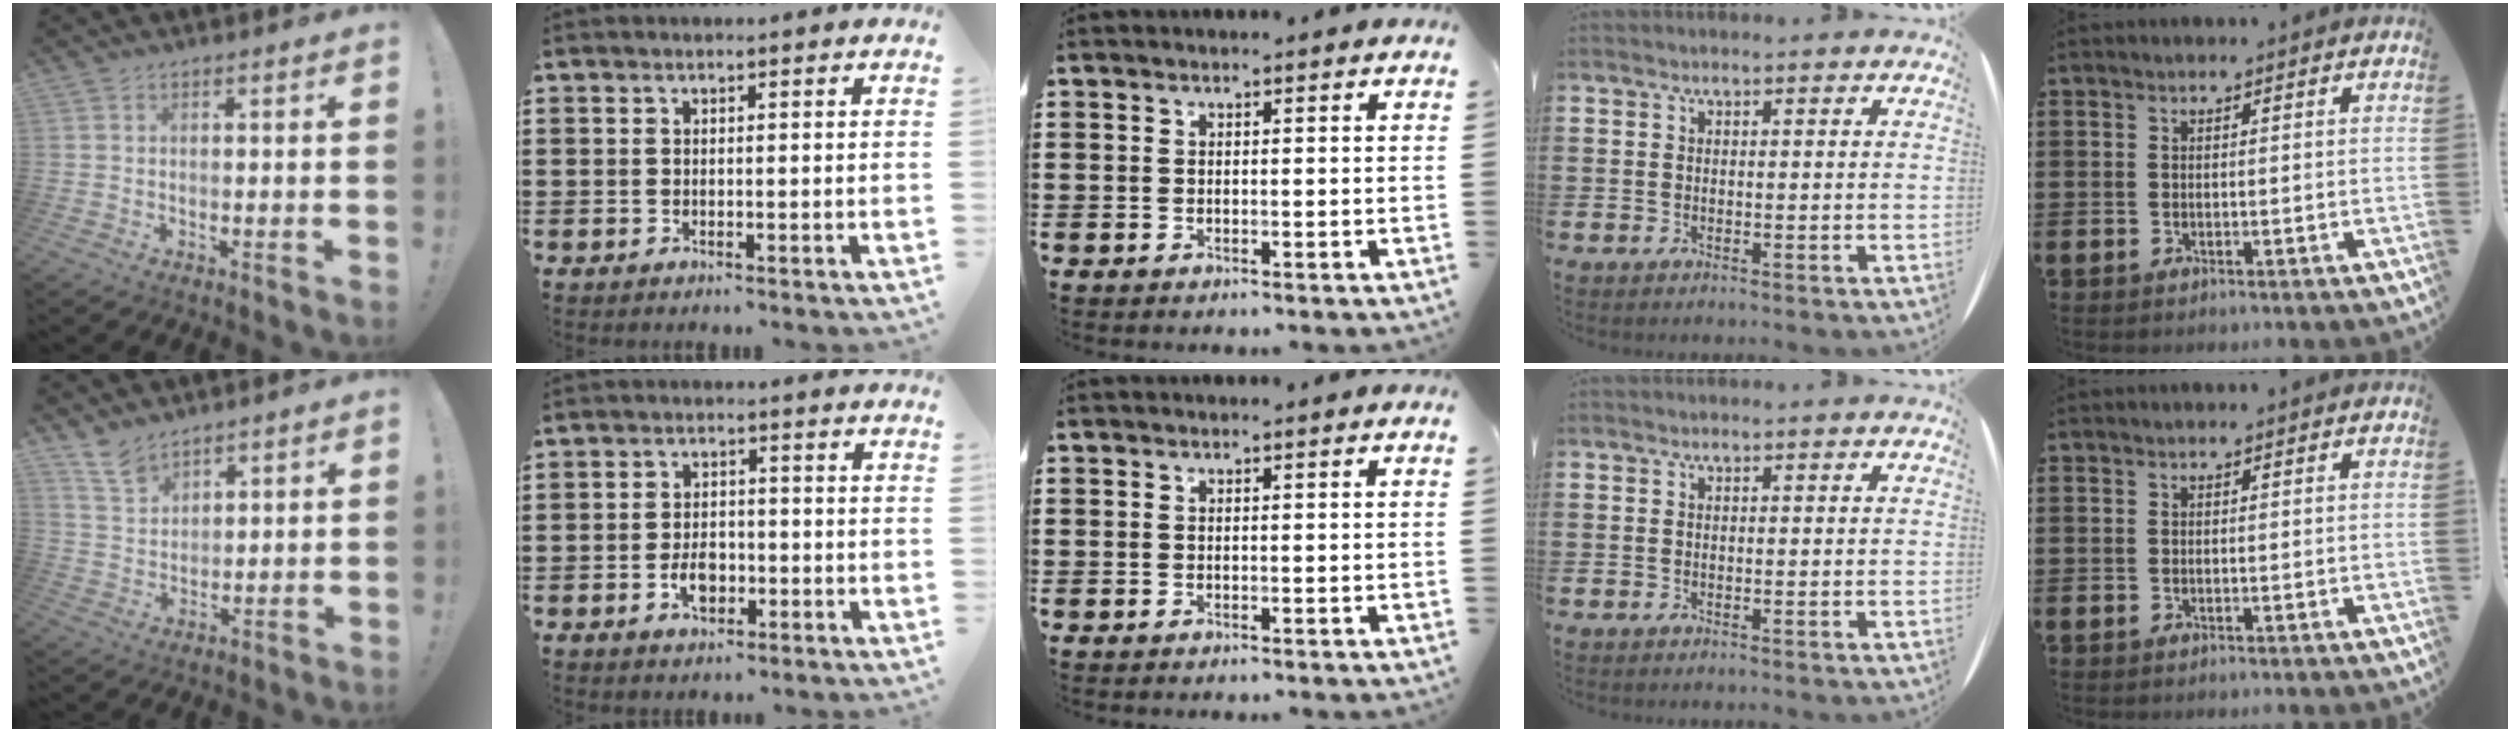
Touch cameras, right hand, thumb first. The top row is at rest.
{"thumb": {"total": 7.6, "force": [6.3, 3.6, 2.0], "torque": [-0.049, -0.038, 0.125]}, "index": {"total": 4.1, "force": [-1.4, 2.6, 2.8], "torque": [-0.058, 0.002, -0.027]}}